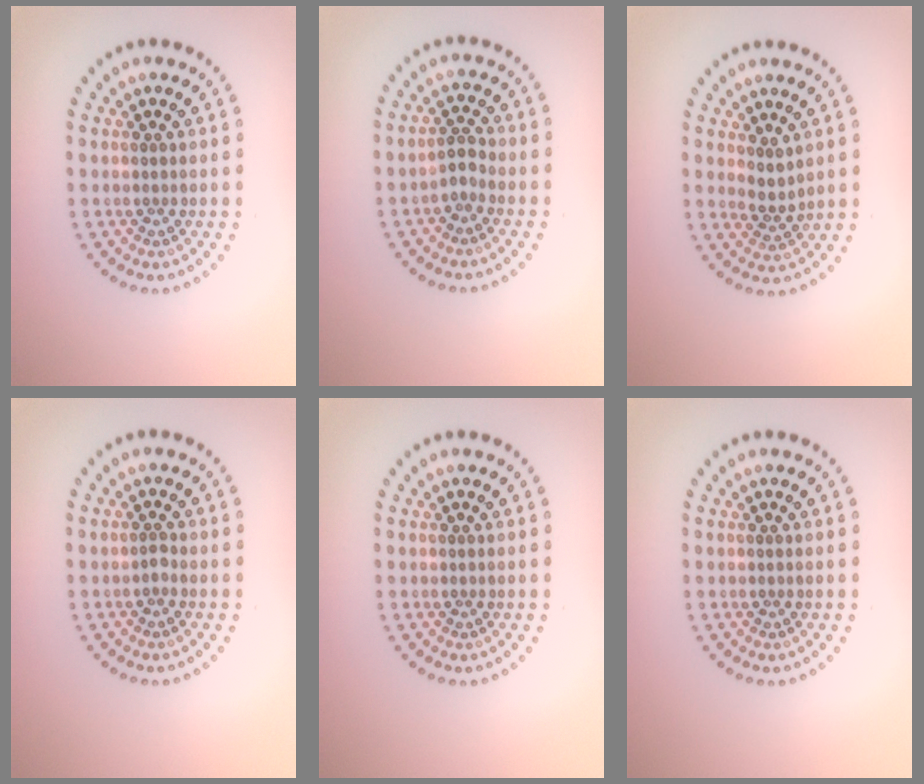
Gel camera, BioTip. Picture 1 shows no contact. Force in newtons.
{"total": 1.2, "press": 0.9, "slide": 0.8}
{"total": 1.8, "press": 1.4, "slide": 1.2}
{"total": 0.5, "press": 0.4, "slide": 0.3}
{"total": 0.0}
{"total": 0.0}